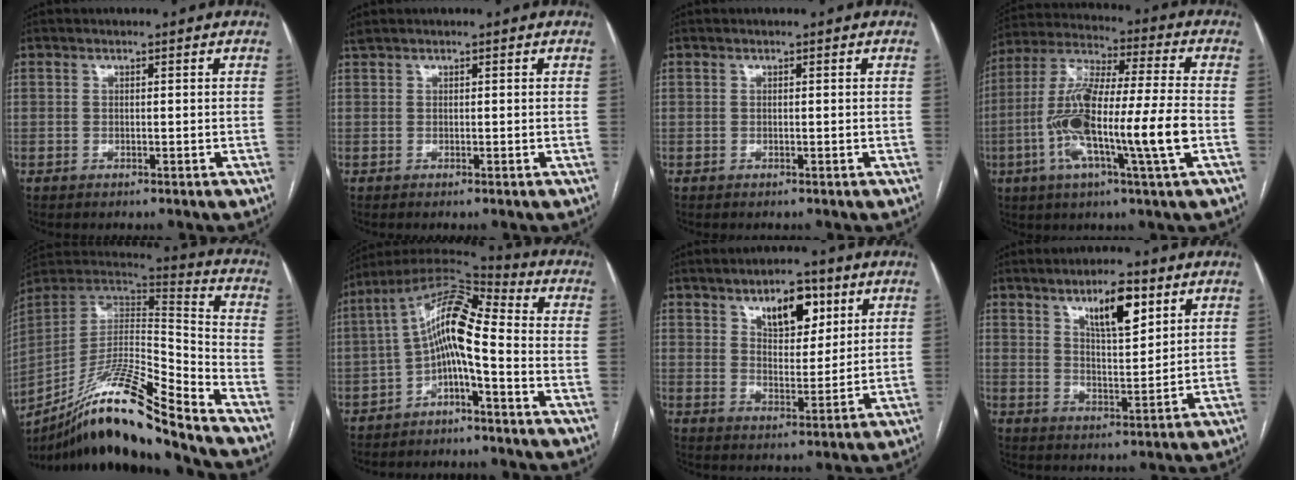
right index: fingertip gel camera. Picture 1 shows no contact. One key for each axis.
{"total": 1.0, "fx": 0.6, "fy": 0.0, "fz": 0.8, "tx": -0.028, "ty": 0.021, "tz": 0.015}
{"total": 0.0}
{"total": 17.9, "fx": -4.1, "fy": 0.8, "fz": 17.3, "tx": -0.337, "ty": -0.002, "tz": -0.080}
{"total": 19.5, "fx": -14.7, "fy": 0.6, "fz": 12.9, "tx": -0.250, "ty": 0.001, "tz": -0.267}
{"total": 10.6, "fx": -1.9, "fy": 2.5, "fz": 10.2, "tx": -0.179, "ty": 0.046, "tz": -0.038}
{"total": 8.6, "fx": 4.7, "fy": 4.0, "fz": 6.0, "tx": -0.091, "ty": 0.004, "tz": 0.078}
{"total": 8.5, "fx": 4.8, "fy": 2.3, "fz": 6.7, "tx": -0.114, "ty": -0.001, "tz": 0.083}